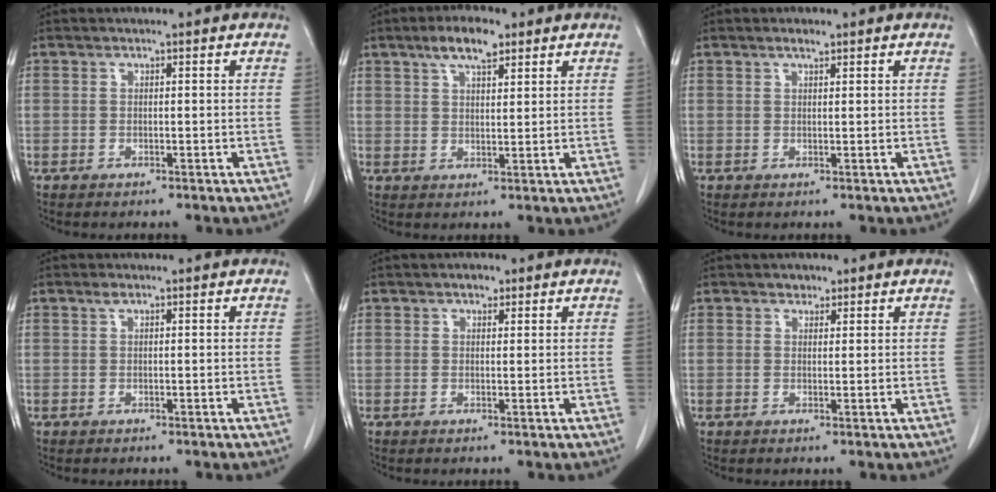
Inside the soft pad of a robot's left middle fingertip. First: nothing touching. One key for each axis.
{"total": 5.9, "fx": 3.8, "fy": 1.8, "fz": 4.1, "tx": -0.078, "ty": 0.009, "tz": 0.065}
{"total": 1.2, "fx": 0.9, "fy": 0.2, "fz": 0.7, "tx": -0.018, "ty": 0.001, "tz": 0.018}
{"total": 0.7, "fx": 0.5, "fy": 0.2, "fz": 0.5, "tx": -0.011, "ty": 0.004, "tz": 0.008}
{"total": 1.4, "fx": 1.0, "fy": 0.8, "fz": 0.6, "tx": -0.012, "ty": 0.001, "tz": 0.013}
{"total": 1.4, "fx": 1.0, "fy": 0.9, "fz": 0.3, "tx": -0.002, "ty": -0.004, "tz": 0.013}